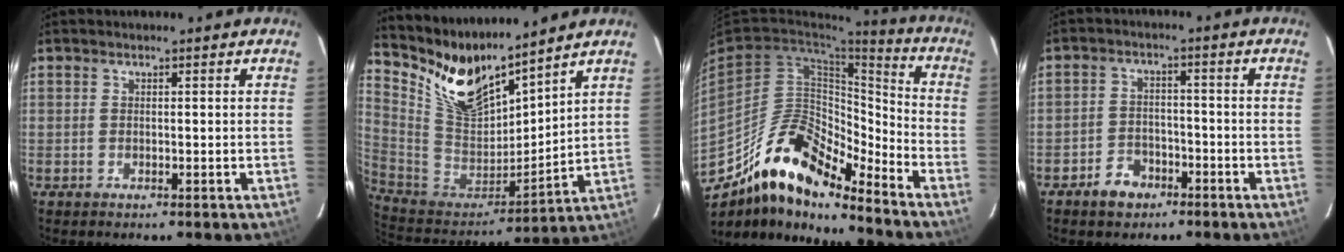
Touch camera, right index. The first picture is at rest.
{"total": 15.6, "force": [12.8, 4.7, 7.4], "torque": [-0.145, -0.020, 0.257]}
{"total": 18.6, "force": [-14.7, 5.7, 9.8], "torque": [-0.175, 0.010, -0.269]}
{"total": 5.6, "force": [-3.8, 3.7, 1.8], "torque": [-0.048, 0.016, -0.059]}